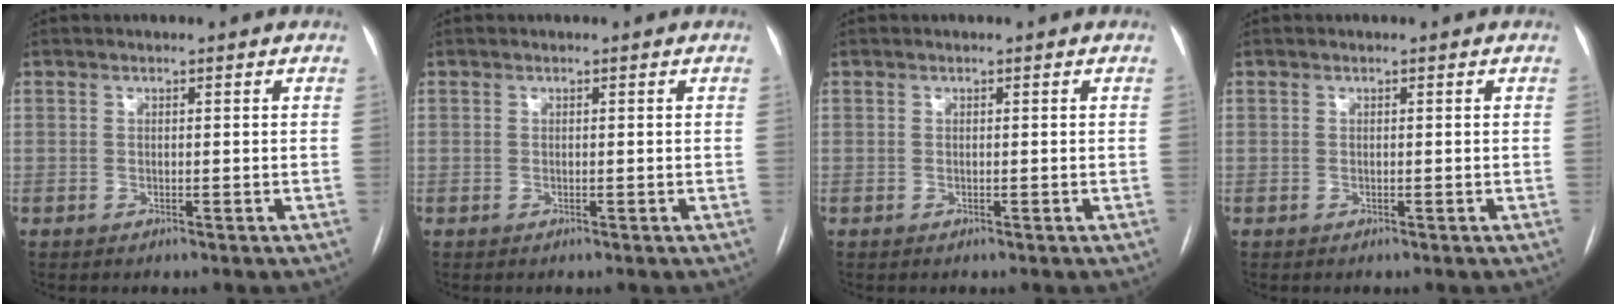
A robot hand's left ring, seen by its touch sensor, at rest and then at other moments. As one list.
[{"total": 0.0}, {"total": 0.0}, {"total": 0.0}]